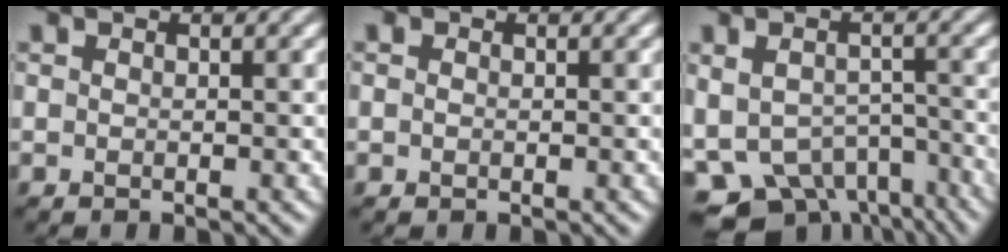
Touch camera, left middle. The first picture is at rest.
{"total": 0.6, "force": [0.1, 0.6, 0.2], "torque": [-0.002, -0.003, -0.002]}
{"total": 8.5, "force": [-5.9, 4.7, 4.0], "torque": [-0.066, -0.018, -0.074]}